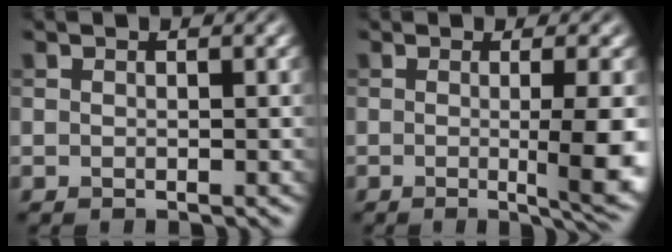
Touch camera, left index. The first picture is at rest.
{"total": 6.7, "force": [-0.7, 1.3, 6.5], "torque": [-0.091, -0.013, -0.005]}